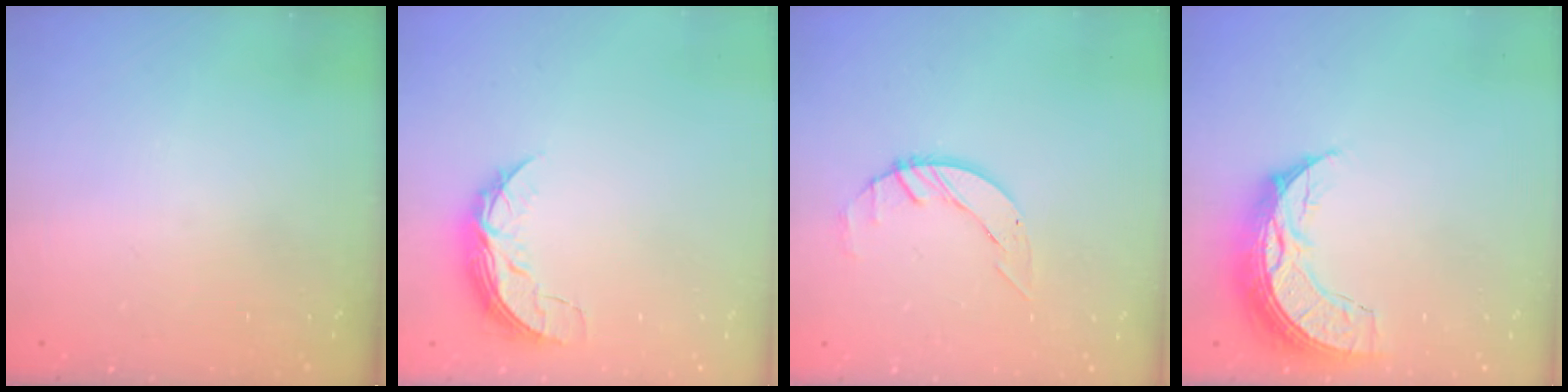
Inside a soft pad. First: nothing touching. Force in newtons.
{"total": 7.0, "press": 7.0, "slide": 0.4}
{"total": 2.4, "press": 2.4, "slide": 0.1}
{"total": 11.2, "press": 11.2, "slide": 0.9}